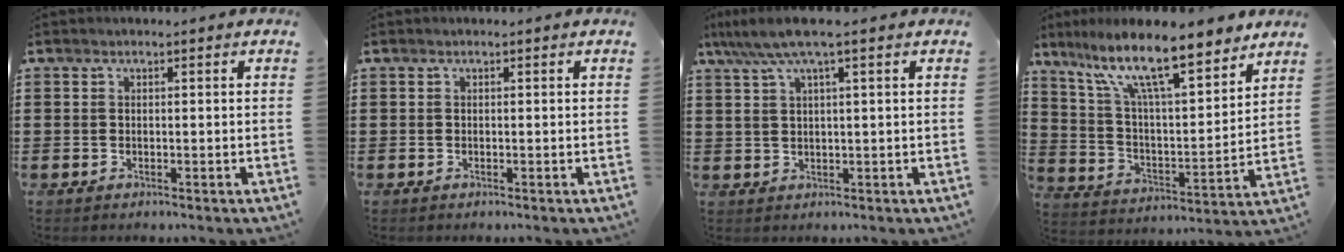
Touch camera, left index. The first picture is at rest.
{"total": 0.0}
{"total": 5.0, "force": [2.6, 0.4, 4.3], "torque": [-0.096, 0.001, 0.042]}
{"total": 13.6, "force": [10.0, 2.9, 8.7], "torque": [-0.190, -0.045, 0.171]}